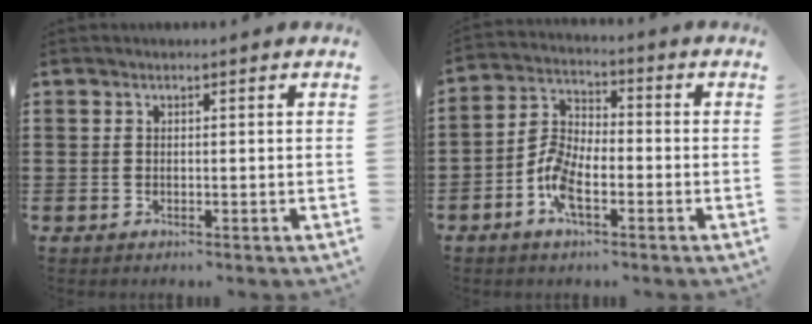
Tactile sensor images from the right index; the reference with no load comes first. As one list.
[{"total": 6.7, "force": [-2.9, 3.1, 5.2], "torque": [-0.130, 0.000, -0.063]}]